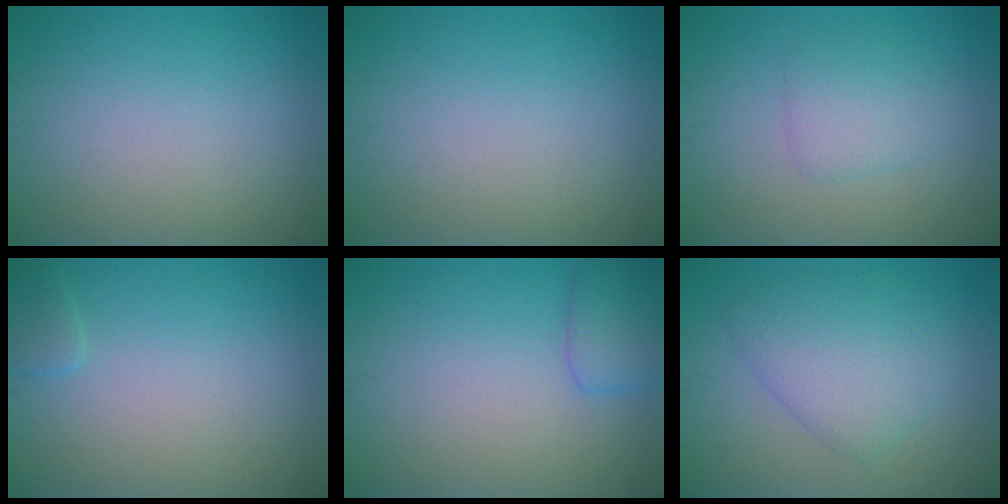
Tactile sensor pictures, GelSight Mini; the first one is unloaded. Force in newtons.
{"total": 0.0}
{"total": 2.3, "press": 2.3, "slide": 0.1}
{"total": 1.1, "press": 1.1, "slide": 0.1}
{"total": 2.4, "press": 2.4, "slide": 0.1}
{"total": 4.9, "press": 4.9, "slide": 0.3}